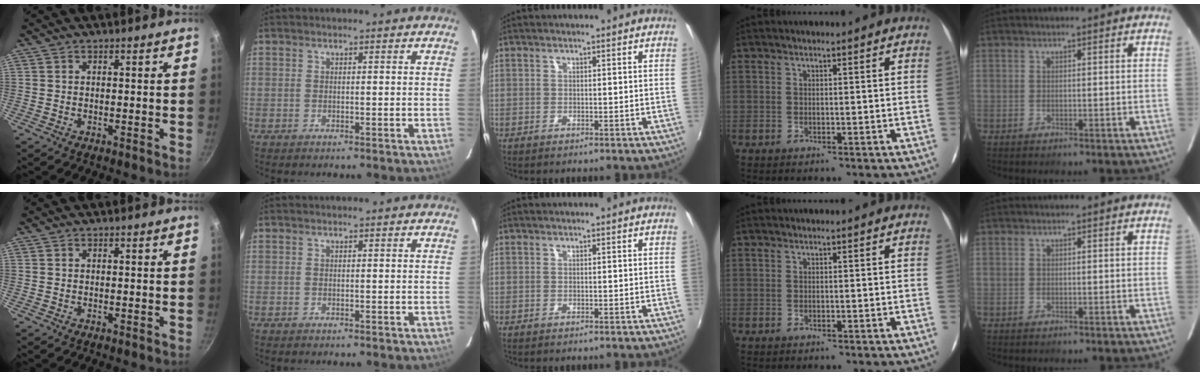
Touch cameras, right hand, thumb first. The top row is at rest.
{}